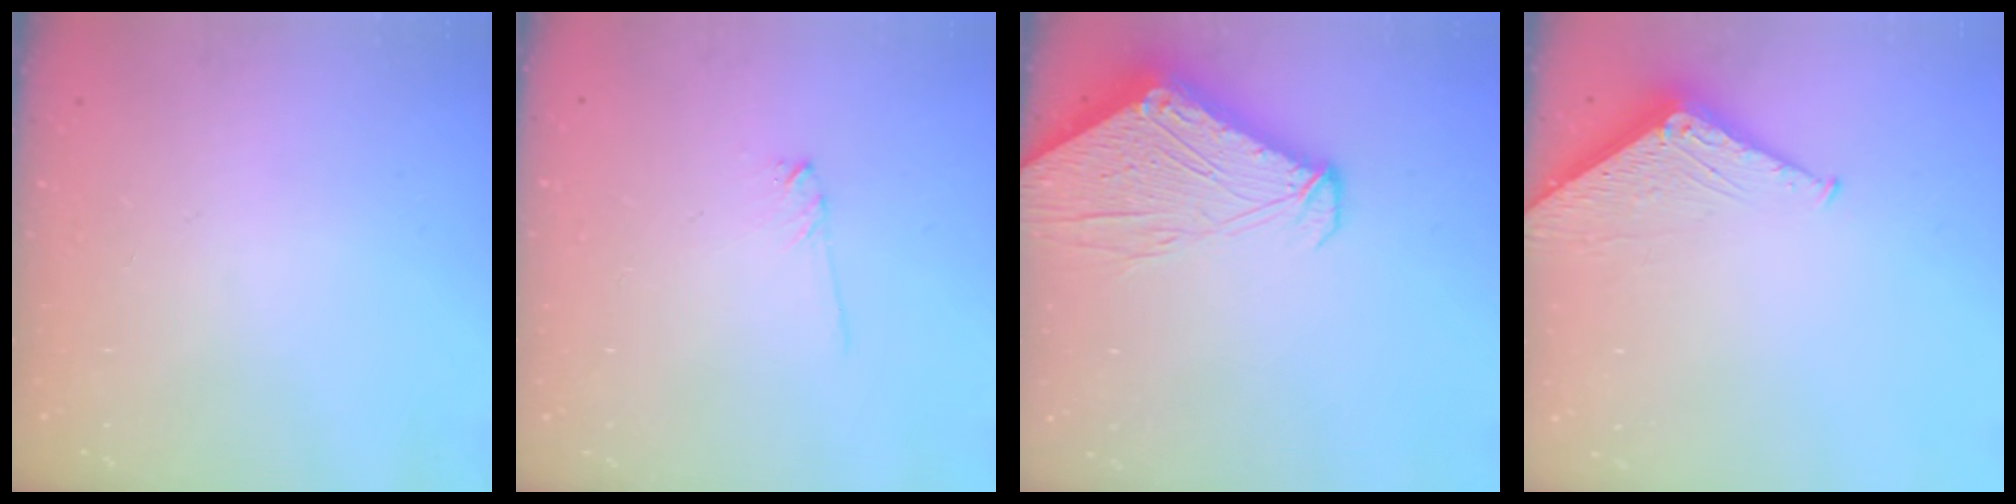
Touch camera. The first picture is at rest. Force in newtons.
{"total": 3.6, "press": 3.5, "slide": 0.5}
{"total": 9.6, "press": 9.6, "slide": 1.1}
{"total": 3.8, "press": 3.7, "slide": 0.5}